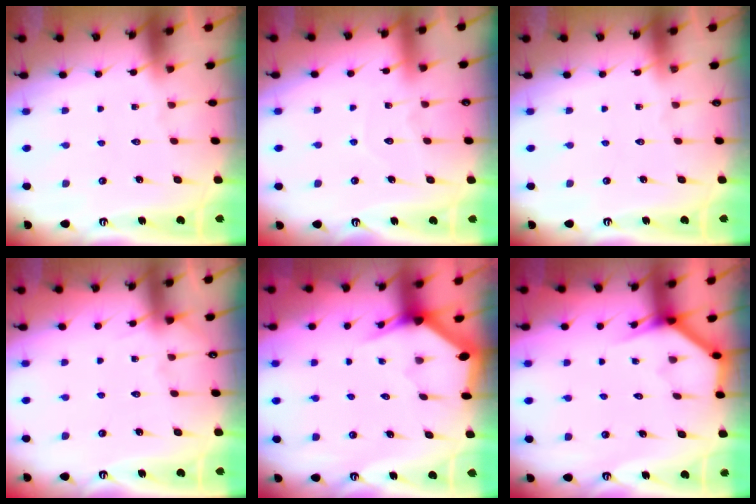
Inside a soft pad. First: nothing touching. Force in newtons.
{"total": 5.7, "press": 5.7, "slide": 0.5}
{"total": 0.0}
{"total": 3.7, "press": 3.7, "slide": 0.6}
{"total": 3.0, "press": 3.0, "slide": 0.1}
{"total": 3.6, "press": 3.6, "slide": 0.3}